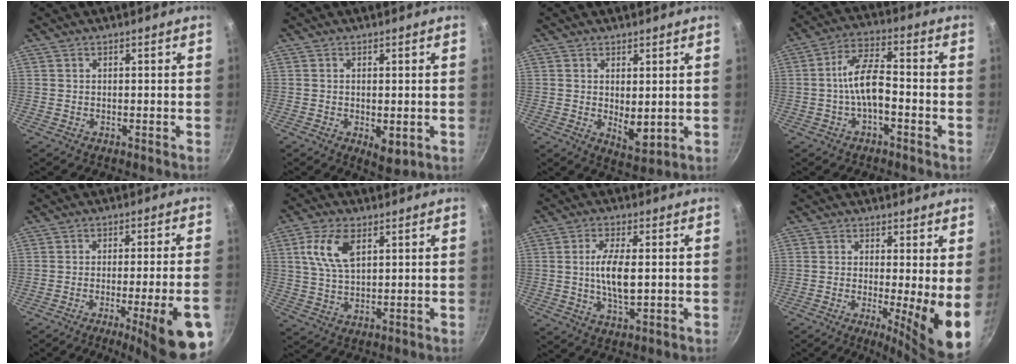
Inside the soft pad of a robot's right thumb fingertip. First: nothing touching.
{"total": 4.0, "force": [-0.7, 1.9, 3.5], "torque": [-0.052, -0.015, -0.006]}
{"total": 5.3, "force": [0.7, 2.5, 4.6], "torque": [-0.063, -0.021, 0.017]}
{"total": 8.2, "force": [-2.2, 3.5, 7.0], "torque": [-0.122, 0.037, -0.047]}
{"total": 15.4, "force": [-6.7, 2.0, 13.7], "torque": [-0.168, 0.024, -0.089]}
{"total": 8.6, "force": [3.1, 4.5, 6.7], "torque": [-0.132, -0.002, 0.061]}
{"total": 7.7, "force": [0.3, 2.9, 7.2], "torque": [-0.141, -0.002, 0.005]}
{"total": 10.3, "force": [-0.2, 2.0, 10.1], "torque": [-0.130, -0.030, -0.004]}